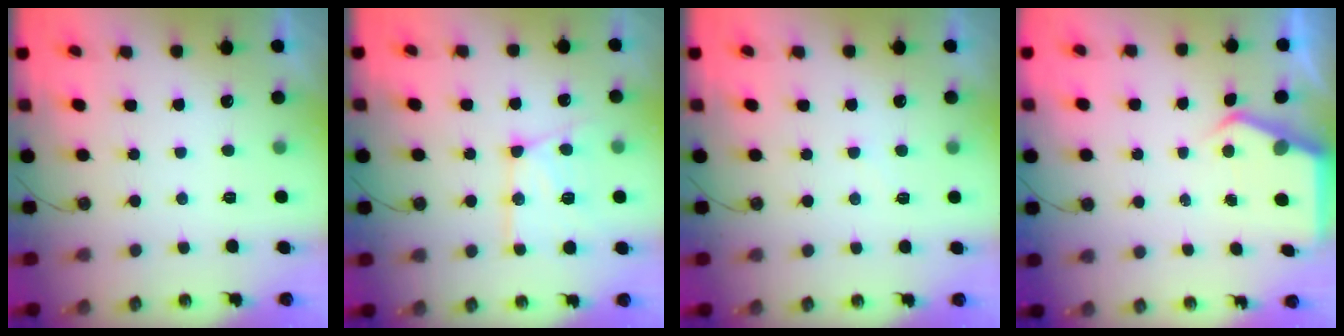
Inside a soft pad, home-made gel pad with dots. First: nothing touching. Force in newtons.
{"total": 14.9, "press": 14.8, "slide": 1.2}
{"total": 3.7, "press": 3.6, "slide": 0.4}
{"total": 4.2, "press": 4.1, "slide": 0.6}